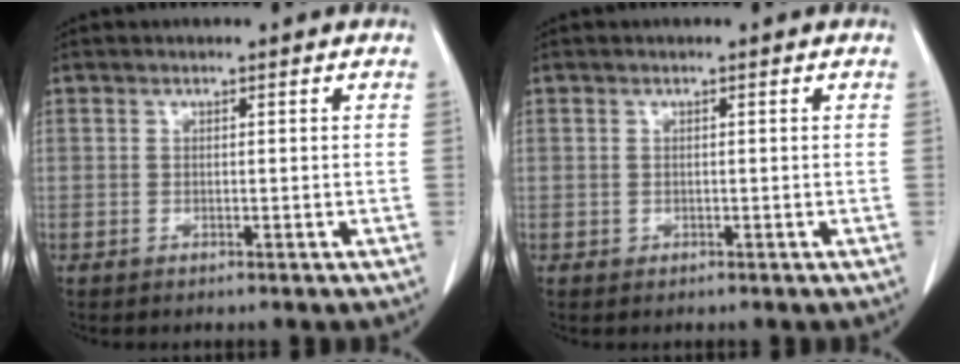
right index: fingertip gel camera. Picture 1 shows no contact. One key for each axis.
{"total": 0.5, "fx": 0.0, "fy": 0.5, "fz": 0.0, "tx": -0.001, "ty": 0.002, "tz": 0.000}